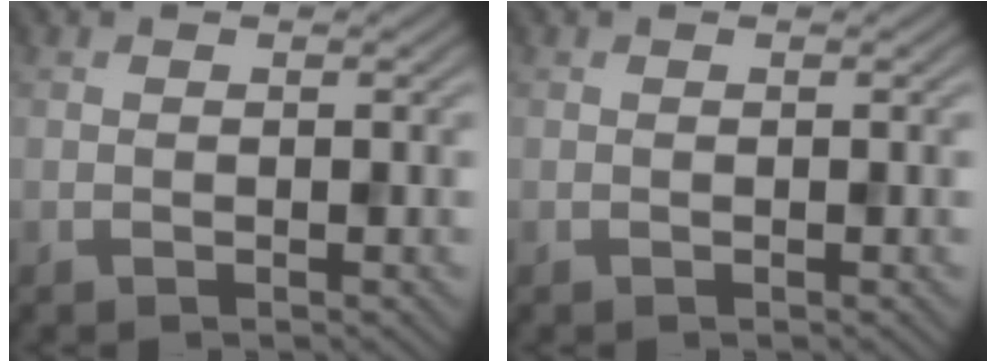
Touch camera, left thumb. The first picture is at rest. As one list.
[{"total": 0.0}]